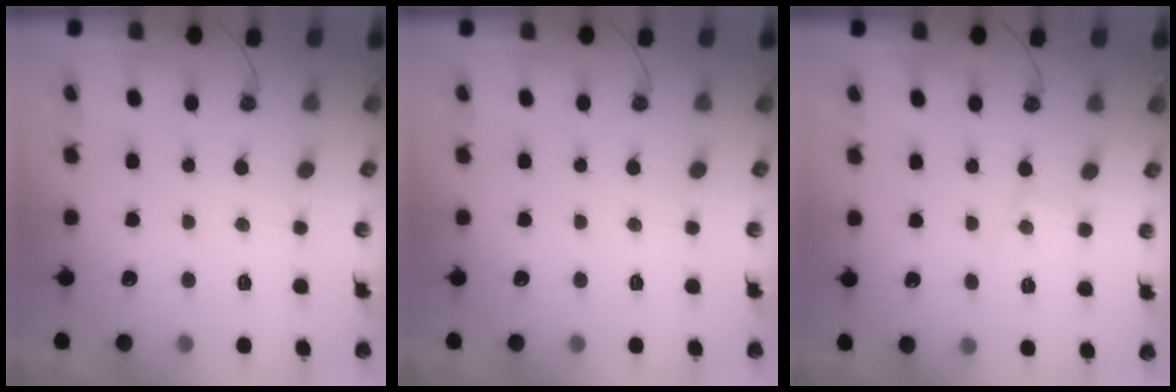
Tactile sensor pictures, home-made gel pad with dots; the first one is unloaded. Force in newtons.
{"total": 0.0}
{"total": 4.9, "press": 4.9, "slide": 0.4}